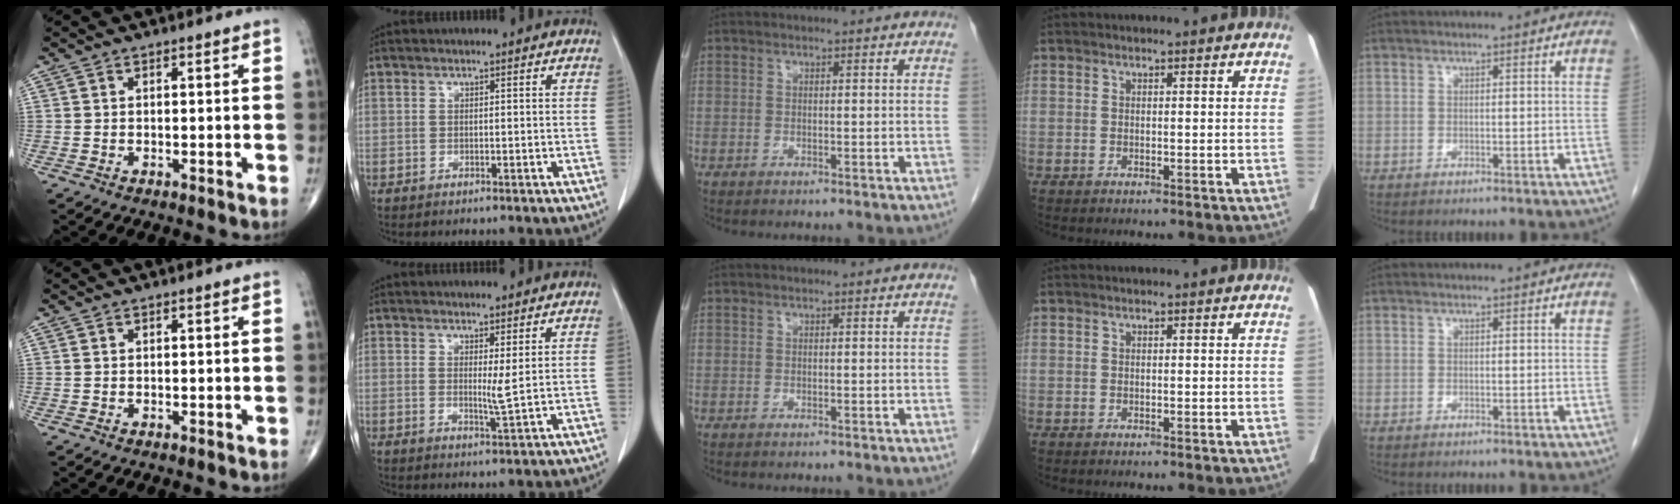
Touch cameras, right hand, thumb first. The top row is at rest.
{"index": {"total": 2.0, "force": [0.7, -0.3, 1.9], "torque": [-0.035, -0.010, 0.015]}}